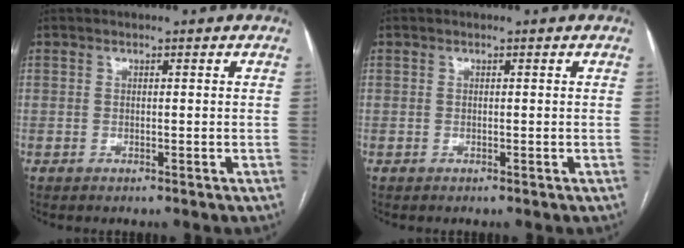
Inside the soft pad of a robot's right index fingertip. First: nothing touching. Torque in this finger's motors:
{"motor_torque": [0.00, 0.00, 0.00, 0.00]}